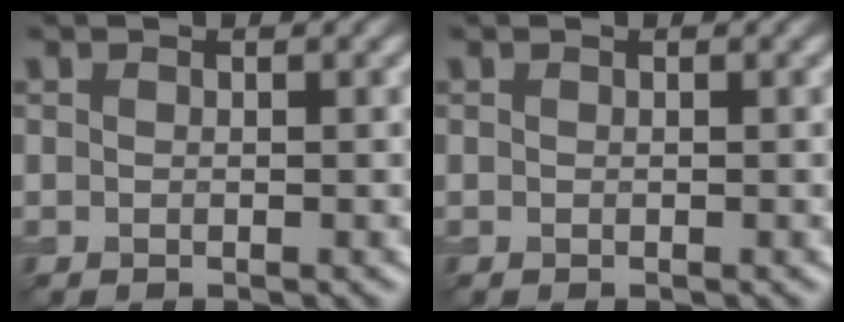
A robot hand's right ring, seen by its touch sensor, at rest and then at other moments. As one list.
[{"total": 0.0}]